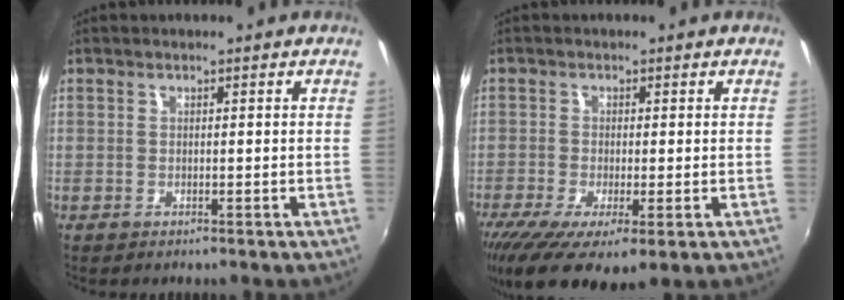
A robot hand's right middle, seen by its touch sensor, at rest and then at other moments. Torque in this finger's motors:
{"motor_torque": [1.36, -0.78, 0.38, 0.21]}